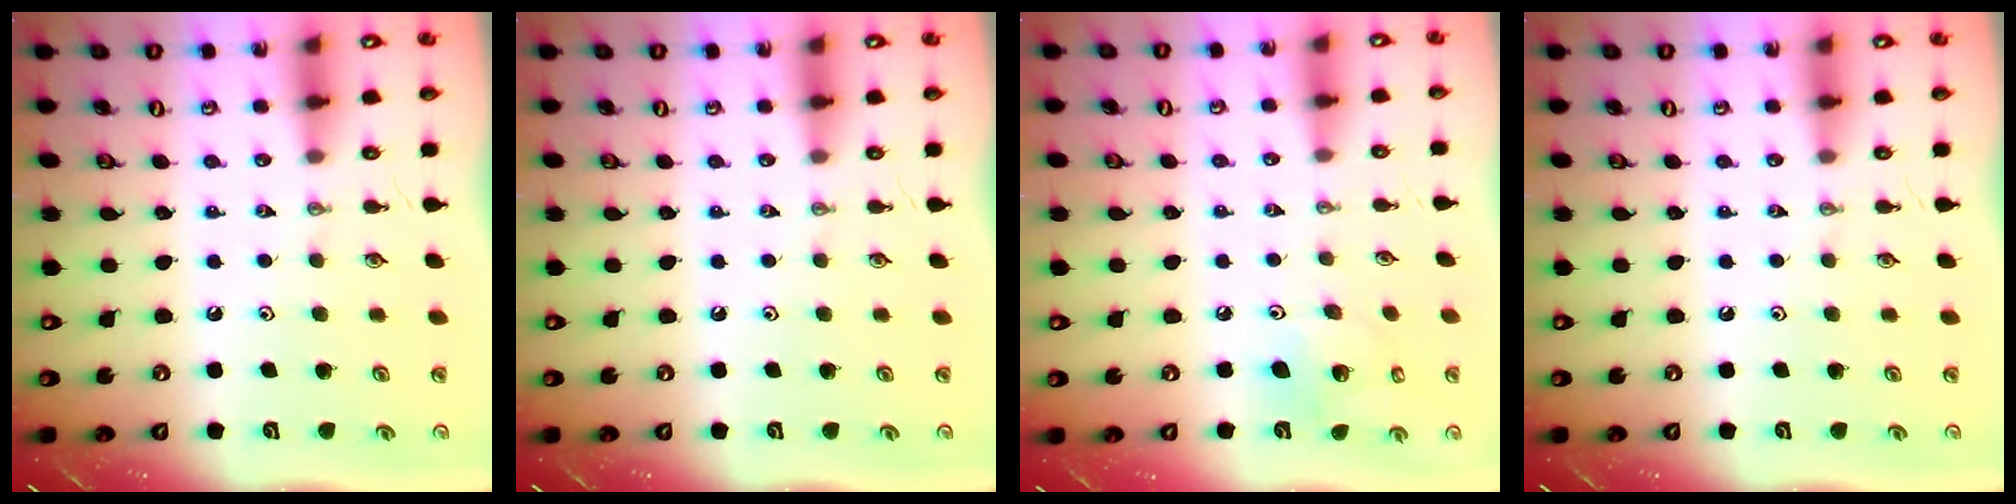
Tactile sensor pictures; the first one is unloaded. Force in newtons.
{"total": 0.0}
{"total": 8.2, "press": 7.8, "slide": 2.5}
{"total": 0.0}